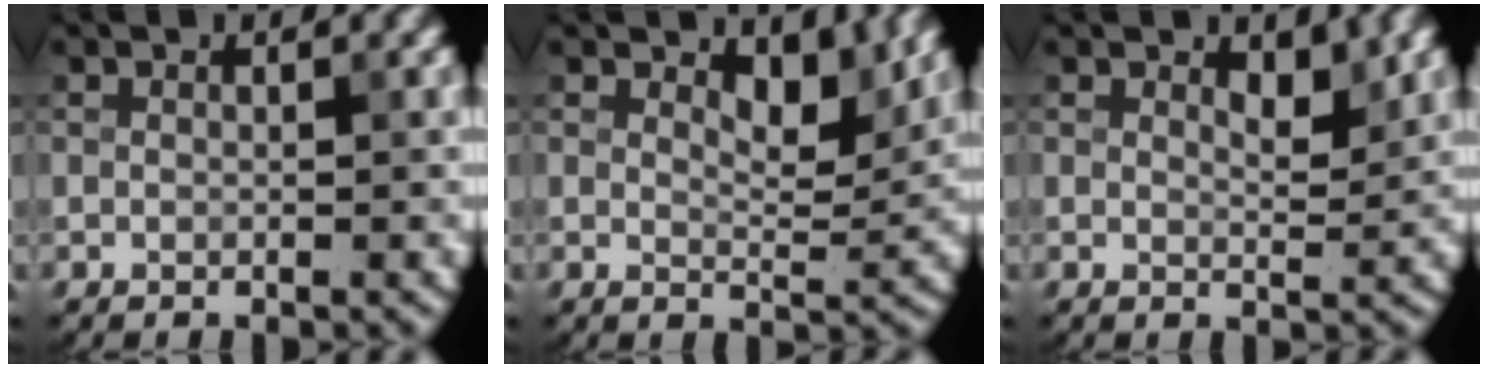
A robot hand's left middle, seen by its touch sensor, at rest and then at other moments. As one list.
[{"total": 3.6, "force": [2.4, 1.4, 2.3], "torque": [-0.035, -0.008, 0.031]}, {"total": 1.7, "force": [1.1, 0.5, 1.1], "torque": [-0.016, -0.007, 0.016]}]